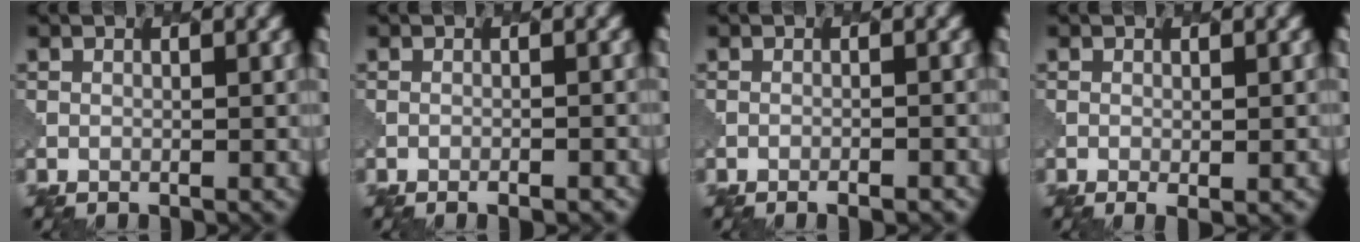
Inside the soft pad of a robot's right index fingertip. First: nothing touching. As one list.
[{"total": 1.7, "force": [-1.2, 0.7, 1.1], "torque": [-0.004, 0.009, -0.014]}, {"total": 2.0, "force": [-1.5, 0.7, 1.1], "torque": [-0.001, 0.013, -0.024]}, {"total": 1.8, "force": [-0.5, 0.4, 1.7], "torque": [-0.024, -0.007, -0.003]}]